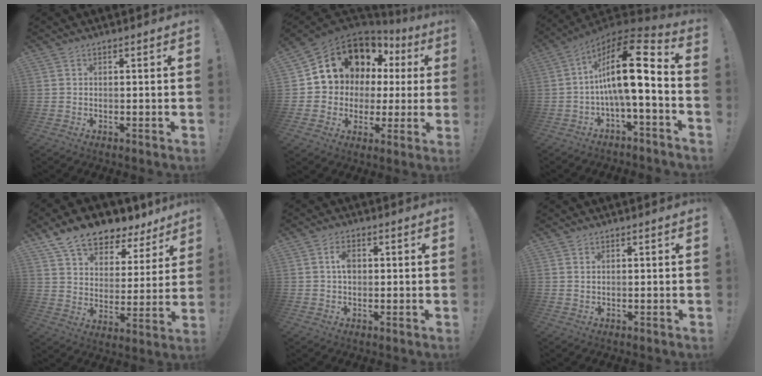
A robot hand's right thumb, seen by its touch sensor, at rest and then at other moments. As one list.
[{"total": 11.8, "force": [6.0, 9.3, 4.2], "torque": [-0.065, -0.051, 0.127]}, {"total": 18.2, "force": [1.6, 5.0, 17.4], "torque": [-0.277, -0.017, 0.017]}, {"total": 12.5, "force": [10.5, 5.2, 4.3], "torque": [-0.079, -0.083, 0.191]}, {"total": 4.2, "force": [0.8, 2.6, 3.2], "torque": [-0.040, -0.001, 0.010]}, {"total": 1.1, "force": [0.8, 0.3, 0.6], "torque": [-0.004, -0.005, 0.015]}]